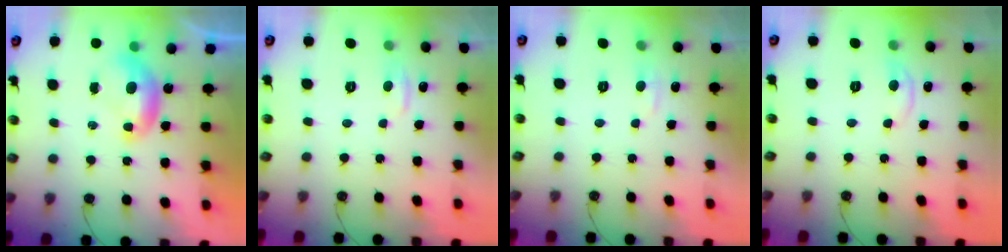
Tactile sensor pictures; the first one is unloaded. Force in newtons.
{"total": 0.8, "press": 0.1, "slide": 0.8}
{"total": 1.1, "press": 0.9, "slide": 0.6}
{"total": 0.6, "press": 0.1, "slide": 0.6}